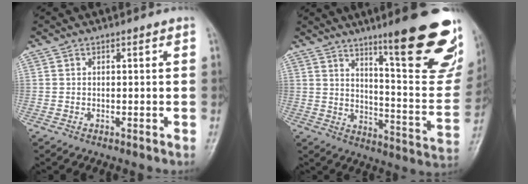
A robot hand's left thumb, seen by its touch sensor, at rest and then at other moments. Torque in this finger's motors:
{"motor_torque": [2.75, 1.94, 1.34, -1.43, 0.19]}